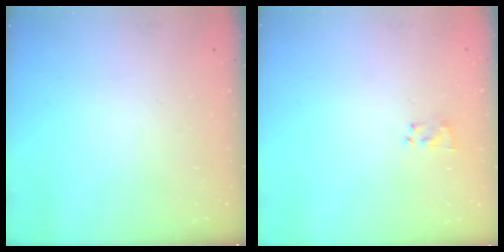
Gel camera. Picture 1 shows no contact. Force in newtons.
{"total": 2.6, "press": 2.3, "slide": 1.3}